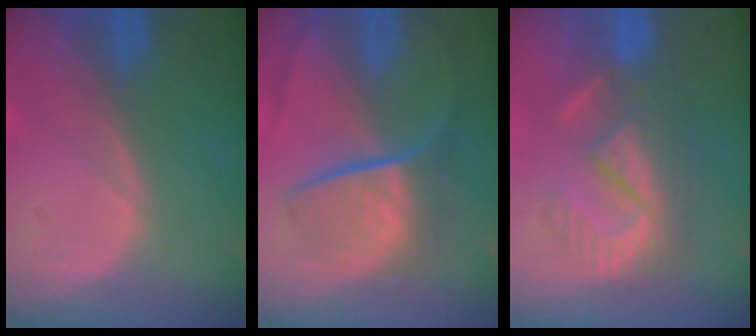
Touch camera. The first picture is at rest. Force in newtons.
{"total": 9.3, "press": 7.7, "slide": 5.1}
{"total": 9.4, "press": 8.2, "slide": 4.7}